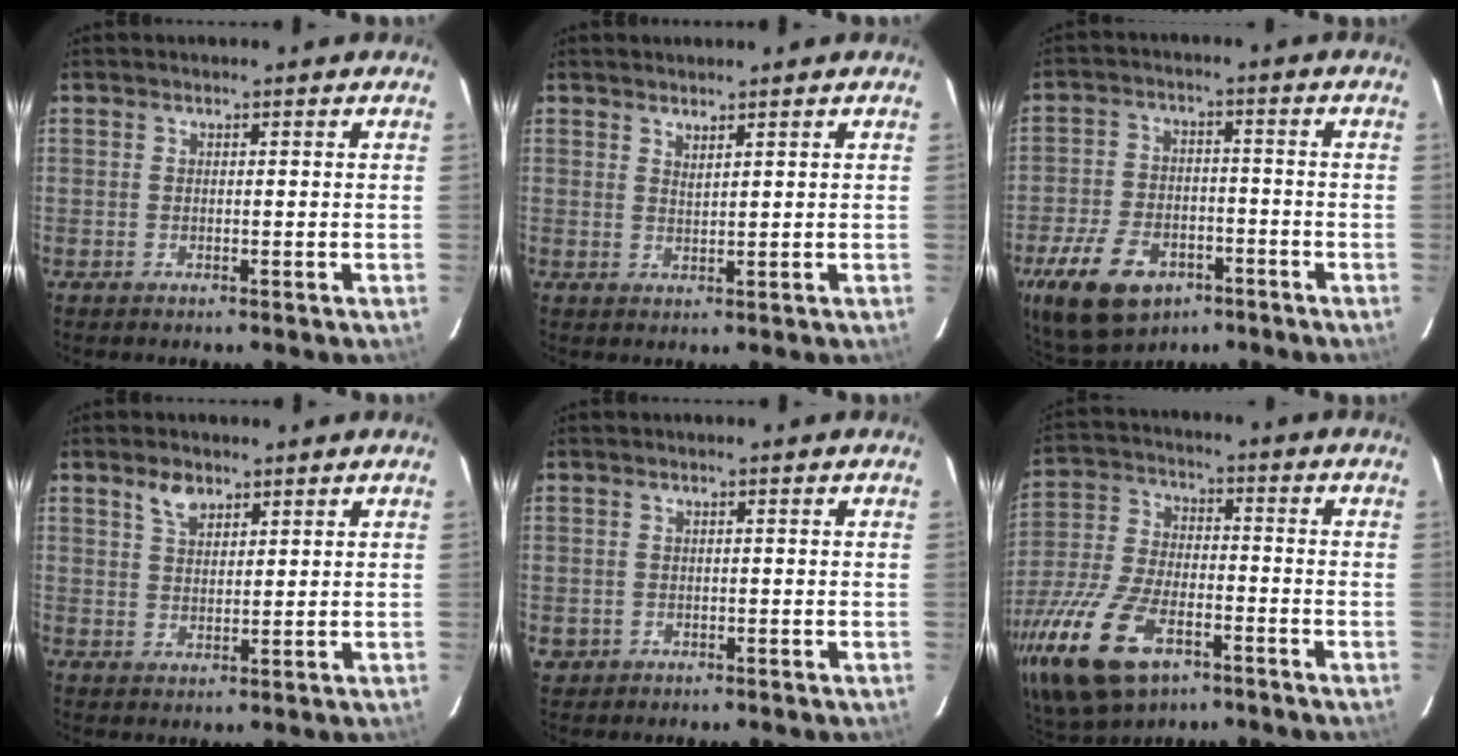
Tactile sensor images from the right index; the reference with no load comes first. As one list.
[{"total": 1.5, "force": [1.3, 0.1, 0.7], "torque": [-0.014, -0.001, 0.022]}, {"total": 15.6, "force": [-8.7, 9.4, 9.0], "torque": [-0.212, -0.008, -0.142]}, {"total": 3.9, "force": [2.7, 2.1, 2.0], "torque": [-0.033, 0.008, 0.050]}, {"total": 1.8, "force": [-0.3, 1.7, 0.3], "torque": [-0.004, 0.000, 0.000]}, {"total": 21.3, "force": [-12.1, 10.7, 13.9], "torque": [-0.318, -0.038, -0.218]}]